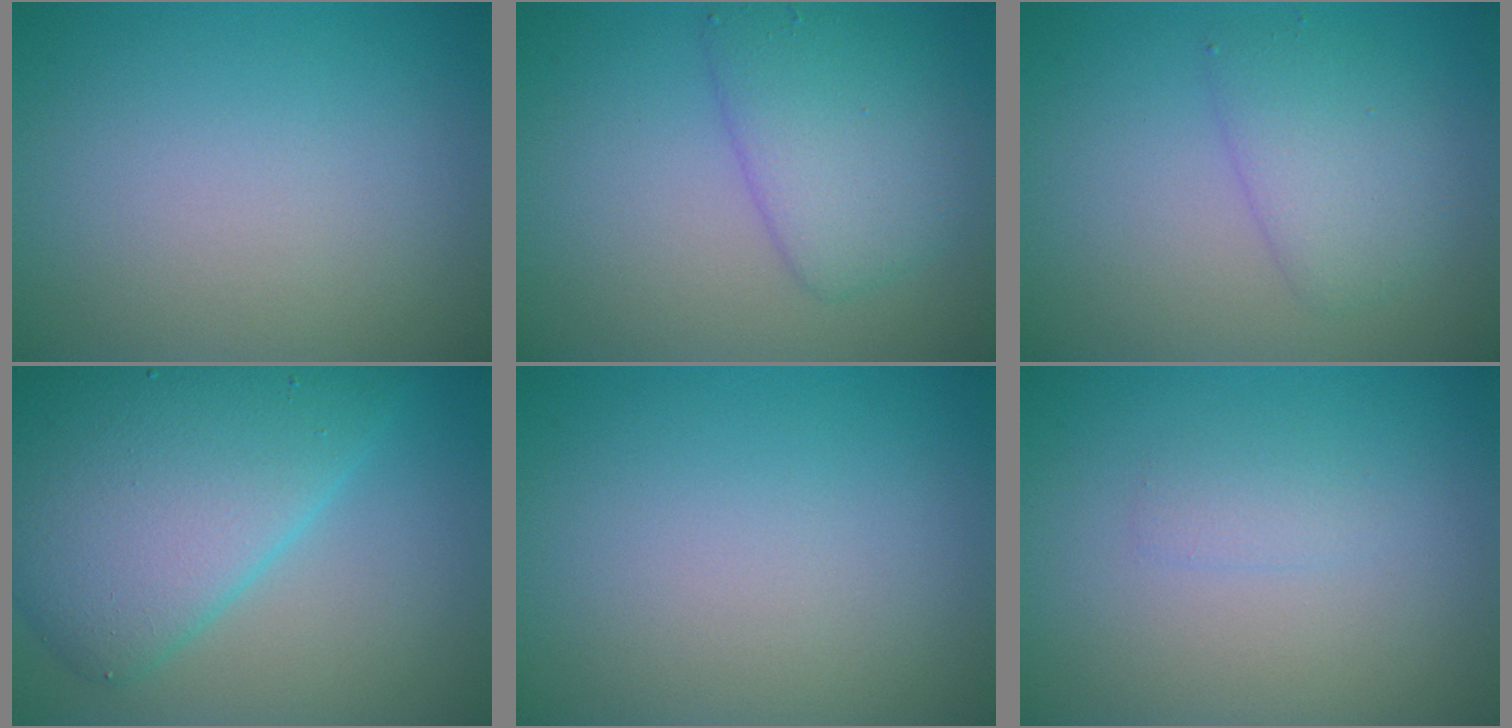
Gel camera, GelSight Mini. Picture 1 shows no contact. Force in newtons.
{"total": 4.4, "press": 4.3, "slide": 0.2}
{"total": 3.0, "press": 3.0, "slide": 0.1}
{"total": 9.8, "press": 9.8, "slide": 0.3}
{"total": 0.0}
{"total": 1.0, "press": 1.0, "slide": 0.1}